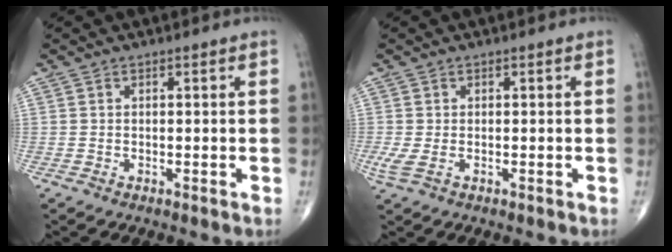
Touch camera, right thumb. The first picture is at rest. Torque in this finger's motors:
{"motor_torque": [1.65, 1.83, 0.23, 0.29, 0.12]}